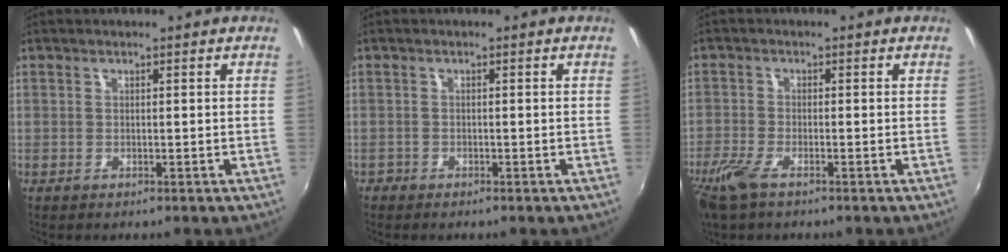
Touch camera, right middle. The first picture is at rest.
{"total": 1.1, "force": [-0.9, 0.7, 0.0], "torque": [-0.006, -0.003, -0.019]}
{"total": 5.7, "force": [-3.9, 1.6, 3.9], "torque": [-0.100, -0.017, -0.078]}